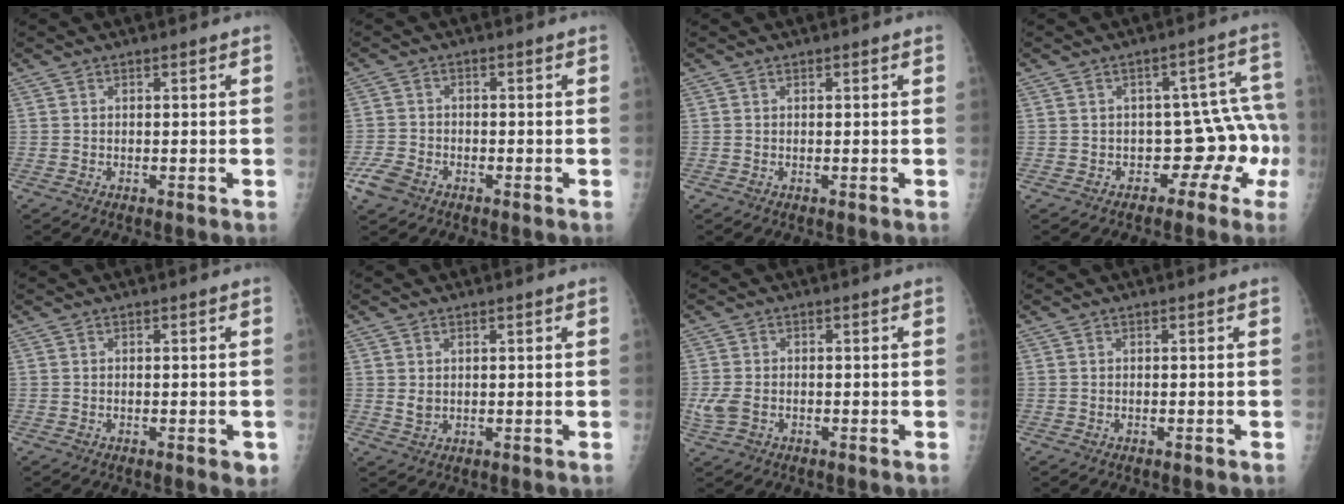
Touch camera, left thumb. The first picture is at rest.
{"total": 4.7, "force": [-2.8, 3.0, 2.3], "torque": [-0.053, 0.009, -0.052]}
{"total": 0.0}
{"total": 8.3, "force": [-3.1, 5.6, 5.2], "torque": [-0.012, 0.056, -0.037]}
{"total": 2.0, "force": [-0.7, 0.8, 1.6], "torque": [-0.012, -0.001, -0.006]}
{"total": 1.7, "force": [0.6, 1.1, 1.2], "torque": [-0.017, -0.007, 0.016]}
{"total": 3.4, "force": [-1.0, 2.4, 2.2], "torque": [-0.057, 0.005, -0.018]}
{"total": 0.0}